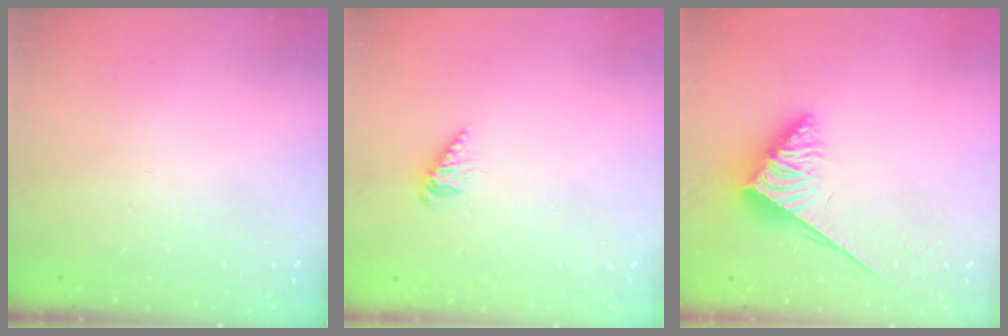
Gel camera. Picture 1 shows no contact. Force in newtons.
{"total": 2.0, "press": 2.0, "slide": 0.3}
{"total": 3.8, "press": 3.8, "slide": 0.6}